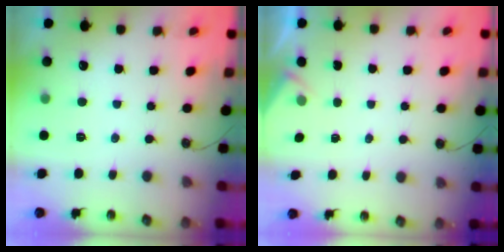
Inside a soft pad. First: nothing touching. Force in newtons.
{"total": 2.2, "press": 2.2, "slide": 0.4}